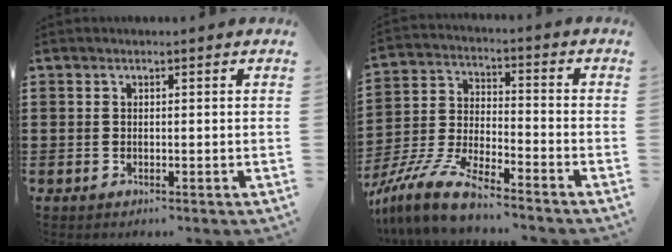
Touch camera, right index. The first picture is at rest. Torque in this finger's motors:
{"motor_torque": [1.86, 0.28, 0.35, 0.18]}